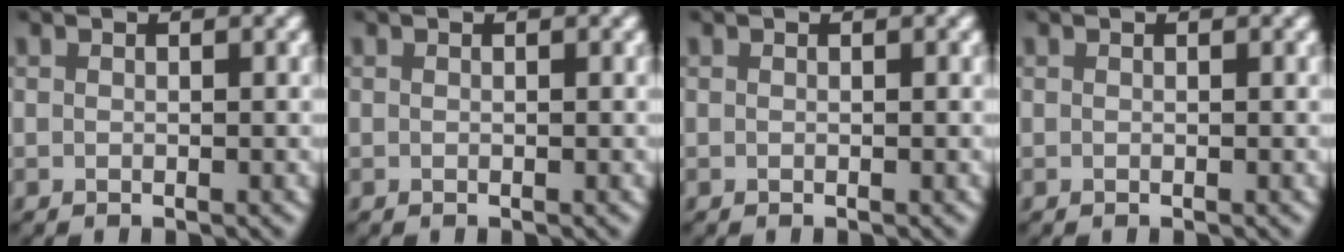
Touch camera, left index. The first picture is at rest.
{"total": 0.0}
{"total": 0.0}
{"total": 0.0}